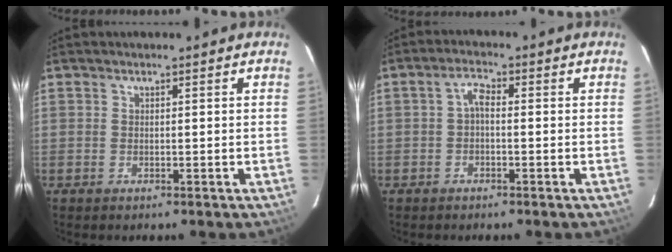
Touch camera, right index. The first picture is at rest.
{"total": 2.1, "force": [-0.5, 0.6, 1.9], "torque": [-0.040, 0.008, -0.011]}